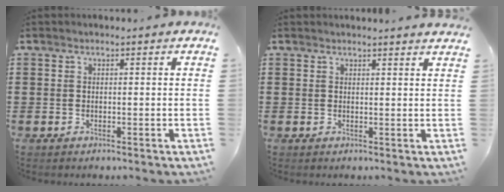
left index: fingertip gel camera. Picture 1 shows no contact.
{"total": 1.3, "force": [1.3, -0.2, 0.2], "torque": [-0.006, -0.002, 0.025]}